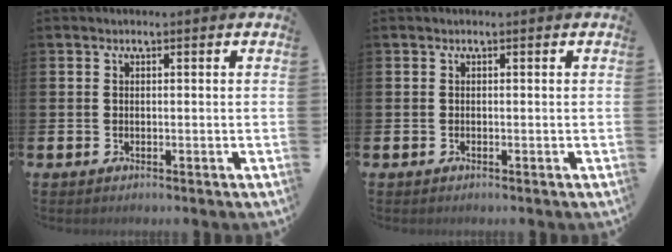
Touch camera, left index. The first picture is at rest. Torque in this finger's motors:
{"motor_torque": [0.18, 0.02, -0.01, 0.00]}